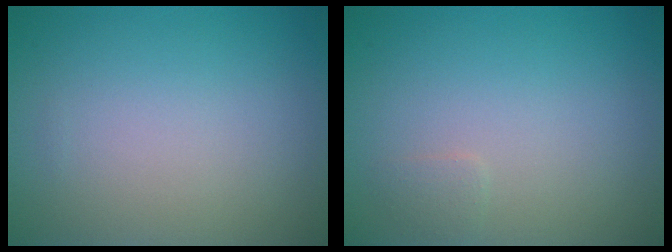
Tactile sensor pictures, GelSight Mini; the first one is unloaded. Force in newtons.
{"total": 0.7, "press": 0.7, "slide": 0.0}